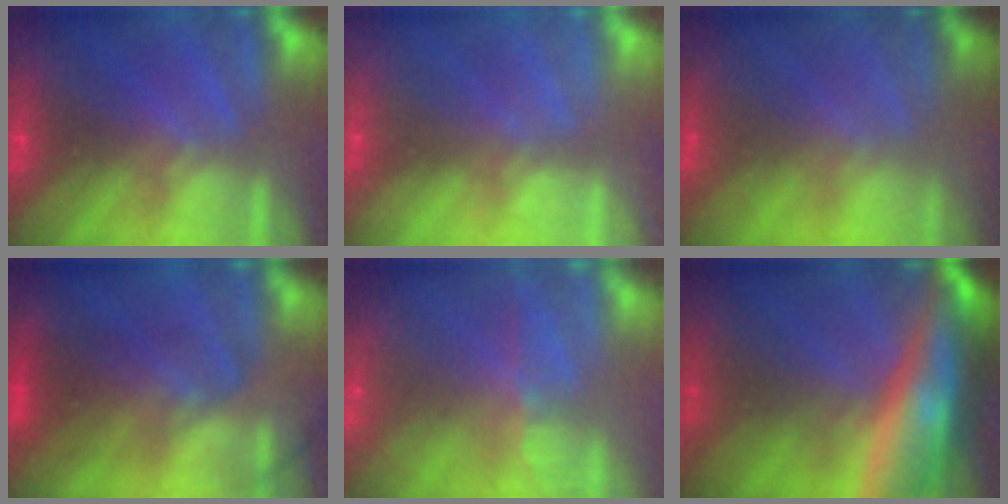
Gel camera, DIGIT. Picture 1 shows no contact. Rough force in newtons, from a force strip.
{"total": 2.1}
{"total": 1.5}
{"total": 2.9}
{"total": 8.0}
{"total": 9.4}